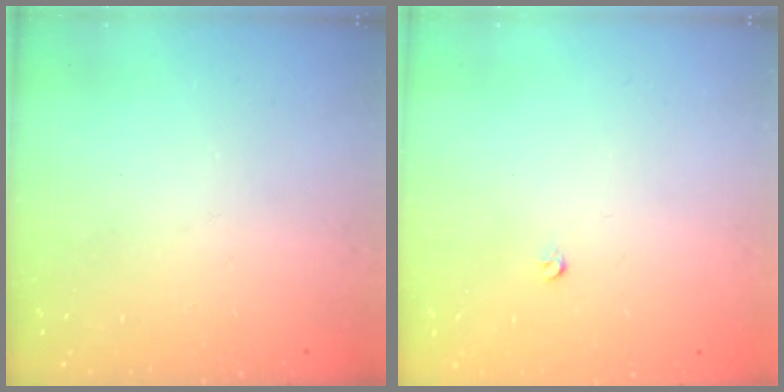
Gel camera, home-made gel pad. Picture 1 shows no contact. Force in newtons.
{"total": 2.6, "press": 2.5, "slide": 0.4}